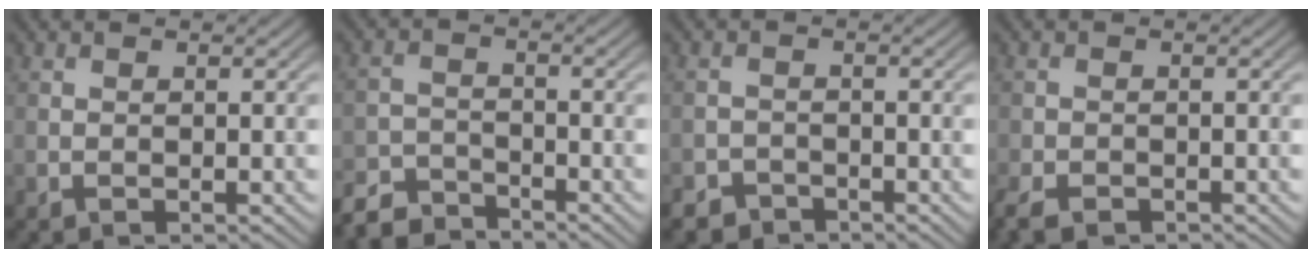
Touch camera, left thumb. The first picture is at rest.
{"total": 5.1, "force": [-4.7, 1.5, 1.3], "torque": [-0.021, -0.007, -0.100]}
{"total": 3.0, "force": [-2.6, 1.5, 0.3], "torque": [-0.002, 0.004, -0.049]}
{"total": 3.4, "force": [-2.6, 1.6, 1.6], "torque": [-0.035, -0.012, -0.054]}